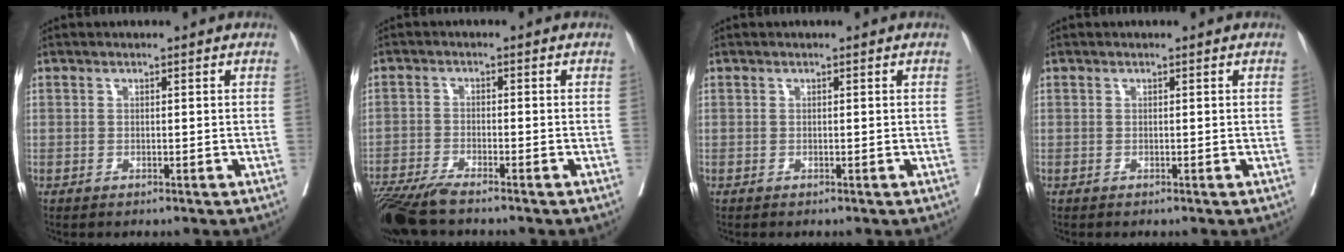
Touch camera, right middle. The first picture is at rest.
{"total": 7.4, "force": [-6.3, 0.1, 3.9], "torque": [-0.062, -0.022, -0.114]}
{"total": 0.0}
{"total": 0.0}